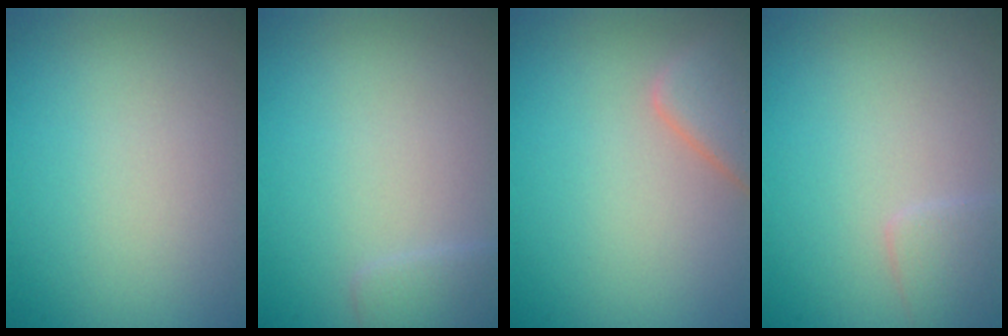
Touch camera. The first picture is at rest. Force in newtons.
{"total": 1.4, "press": 1.4, "slide": 0.1}
{"total": 3.4, "press": 3.3, "slide": 0.4}
{"total": 1.4, "press": 1.4, "slide": 0.0}